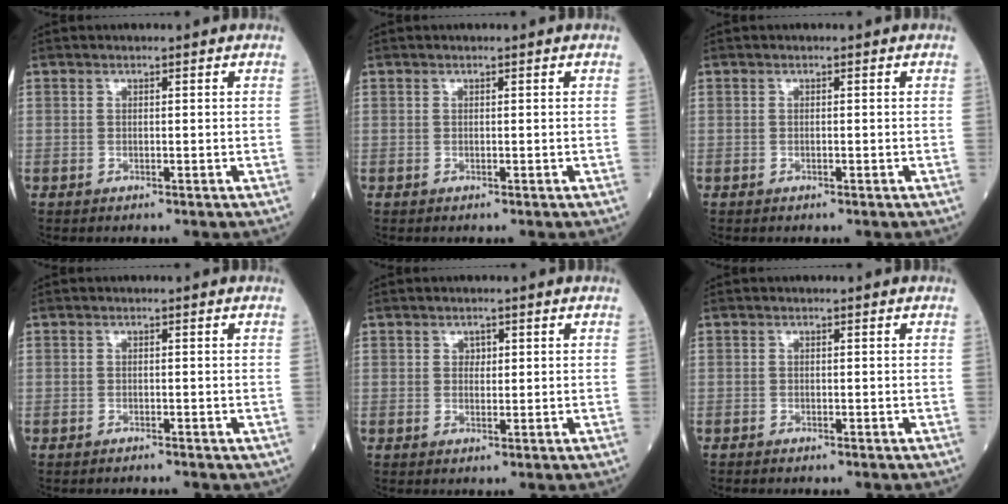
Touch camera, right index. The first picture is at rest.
{"total": 0.0}
{"total": 0.0}
{"total": 1.2, "force": [-1.2, 0.3, 0.2], "torque": [-0.005, -0.001, -0.015]}
{"total": 1.2, "force": [0.4, 0.9, 0.6], "torque": [-0.005, -0.001, 0.005]}
{"total": 0.7, "force": [-0.7, 0.0, 0.1], "torque": [-0.002, -0.001, -0.014]}